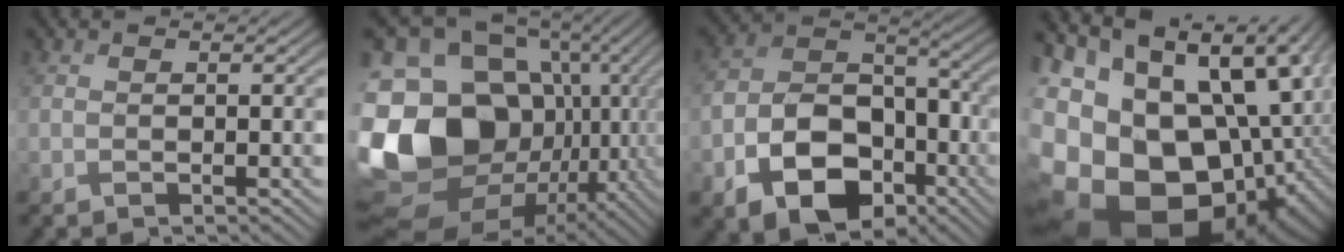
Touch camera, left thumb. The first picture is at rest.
{"total": 20.4, "force": [-1.8, 15.7, 12.8], "torque": [-0.305, -0.029, -0.008]}
{"total": 13.3, "force": [-6.1, 8.9, 7.8], "torque": [-0.157, -0.029, -0.109]}
{"total": 23.8, "force": [-1.7, 18.0, 15.6], "torque": [-0.275, -0.029, -0.027]}